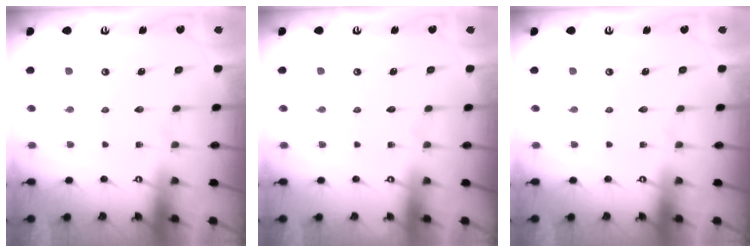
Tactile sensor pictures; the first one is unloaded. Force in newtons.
{"total": 0.0}
{"total": 0.0}